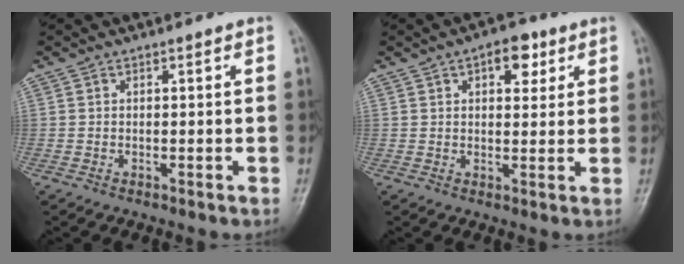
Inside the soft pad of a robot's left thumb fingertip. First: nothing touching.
{"total": 6.0, "force": [2.9, 3.3, 4.0], "torque": [-0.029, -0.007, 0.035]}